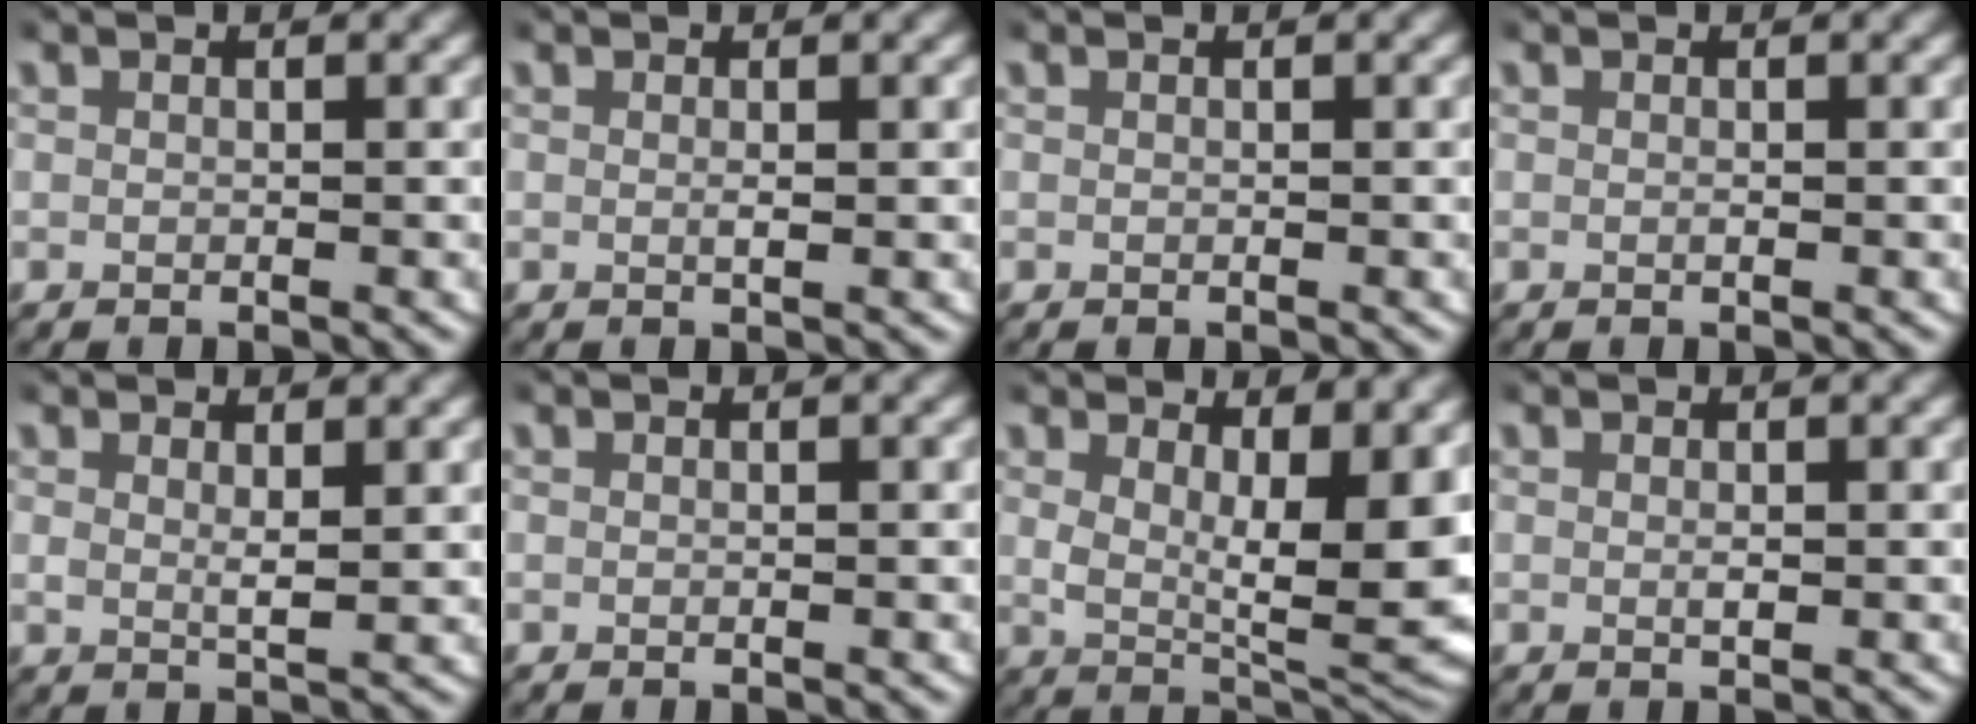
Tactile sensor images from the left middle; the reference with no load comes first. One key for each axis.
{"total": 0.7, "fx": 0.2, "fy": 0.0, "fz": 0.6, "tx": -0.014, "ty": -0.005, "tz": 0.005}
{"total": 0.0}
{"total": 0.0}
{"total": 1.7, "fx": 1.1, "fy": 0.2, "fz": 1.3, "tx": -0.027, "ty": -0.011, "tz": 0.024}
{"total": 0.0}
{"total": 8.3, "fx": 1.6, "fy": 3.3, "fz": 7.5, "tx": -0.101, "ty": -0.016, "tz": 0.033}
{"total": 0.6, "fx": 0.1, "fy": 0.1, "fz": 0.6, "tx": -0.011, "ty": -0.005, "tz": 0.004}